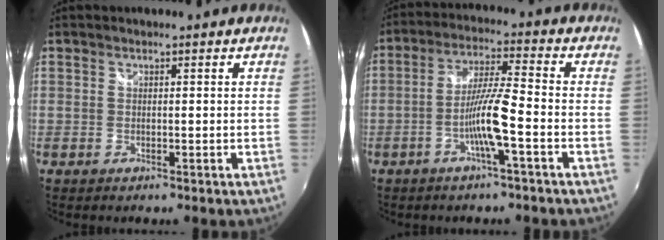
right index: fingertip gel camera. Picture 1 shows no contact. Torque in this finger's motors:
{"motor_torque": [0.82, 0.90, 0.38, 0.12]}